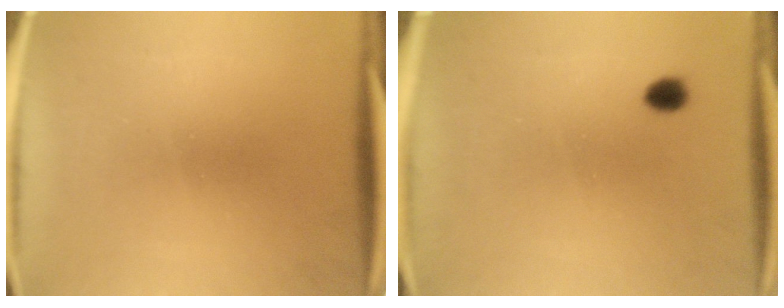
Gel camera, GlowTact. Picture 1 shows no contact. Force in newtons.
{"total": 2.1}